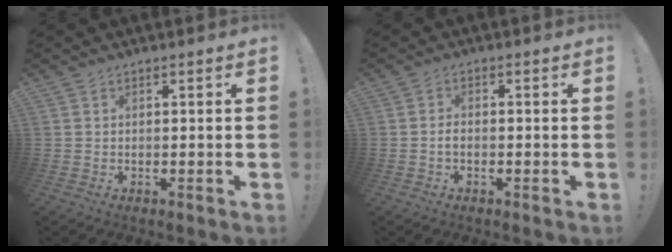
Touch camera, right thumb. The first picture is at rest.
{"total": 1.8, "force": [-0.7, 0.8, 1.5], "torque": [-0.031, 0.006, -0.010]}